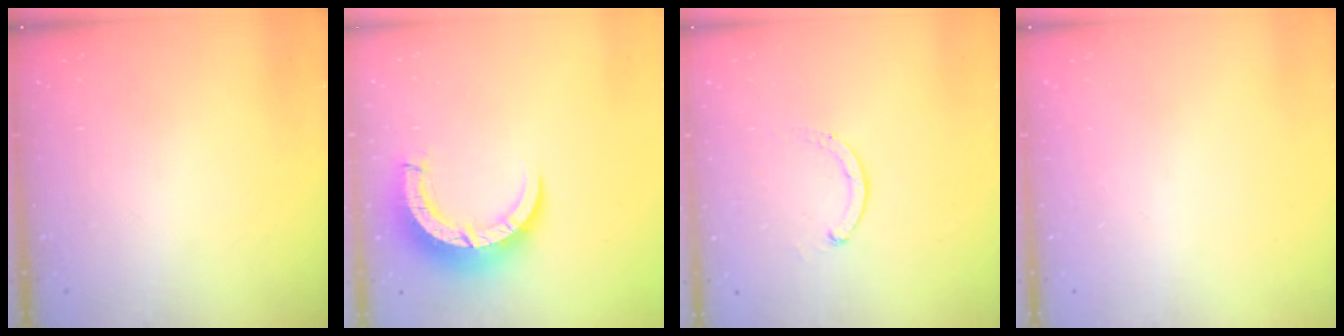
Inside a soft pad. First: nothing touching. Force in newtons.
{"total": 8.7, "press": 8.7, "slide": 1.1}
{"total": 1.8, "press": 1.7, "slide": 0.5}
{"total": 0.0}